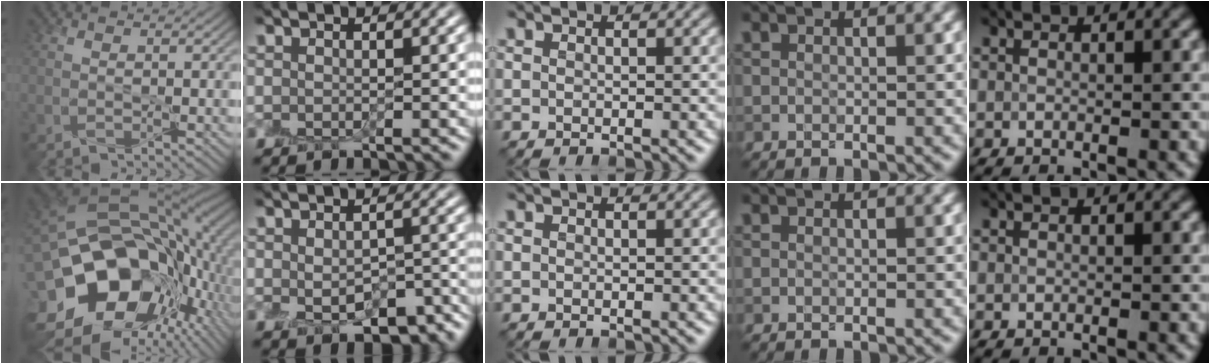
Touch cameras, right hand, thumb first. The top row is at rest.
{"thumb": {"total": 22.9, "force": [-4.7, 16.6, 15.1], "torque": [-0.314, -0.021, -0.075]}, "index": {"total": 5.2, "force": [-2.0, 2.8, 3.9], "torque": [-0.049, -0.004, -0.015]}}